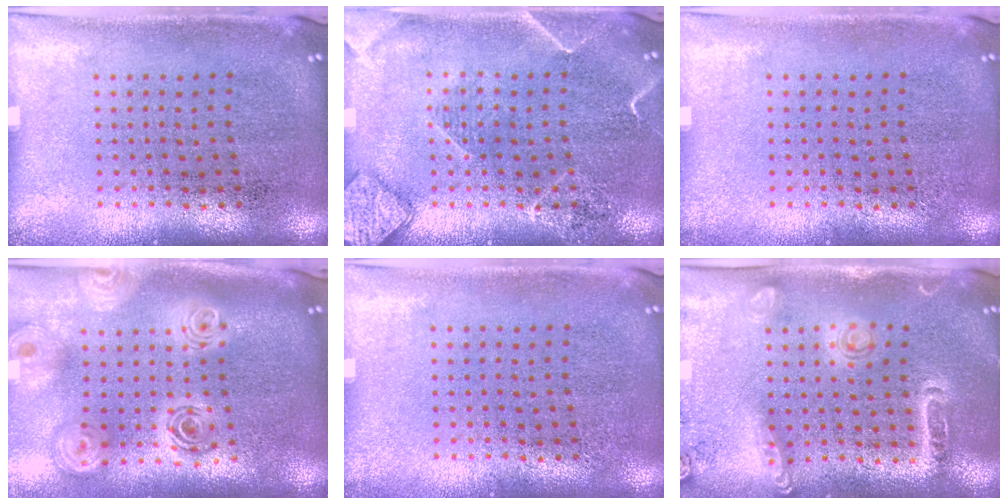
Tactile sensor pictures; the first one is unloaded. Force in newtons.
{"total": 2.8, "press": 2.8, "slide": 0.3}
{"total": 0.0}
{"total": 2.5, "press": 1.9, "slide": 1.6}
{"total": 0.0}
{"total": 1.7, "press": 1.5, "slide": 0.8}